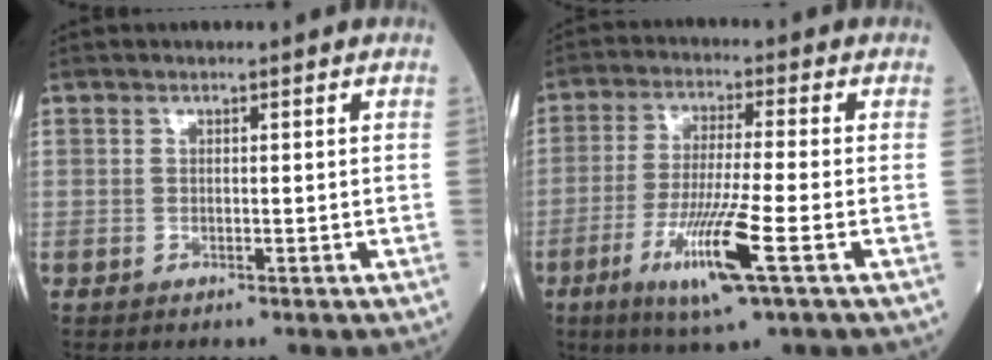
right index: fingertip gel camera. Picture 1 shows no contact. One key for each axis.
{"total": 11.0, "fx": -4.4, "fy": -0.2, "fz": 10.1, "tx": -0.199, "ty": -0.024, "tz": -0.082}